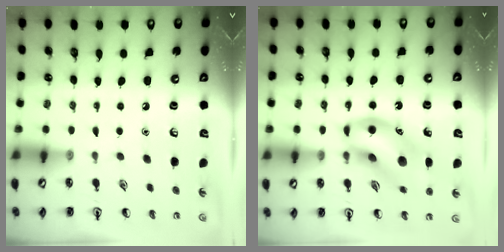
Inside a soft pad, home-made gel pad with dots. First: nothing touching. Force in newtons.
{"total": 14.3, "press": 14.1, "slide": 2.1}